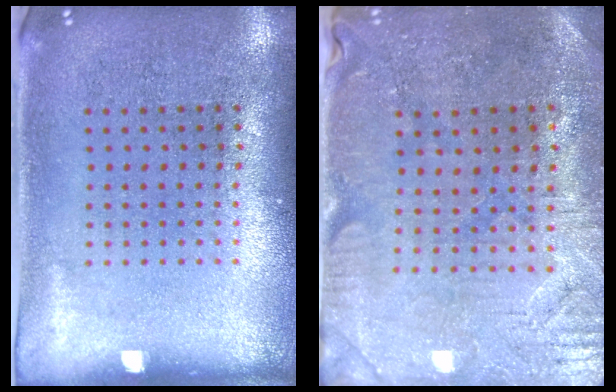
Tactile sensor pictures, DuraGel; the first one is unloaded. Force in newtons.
{"total": 0.8, "press": 0.6, "slide": 0.5}